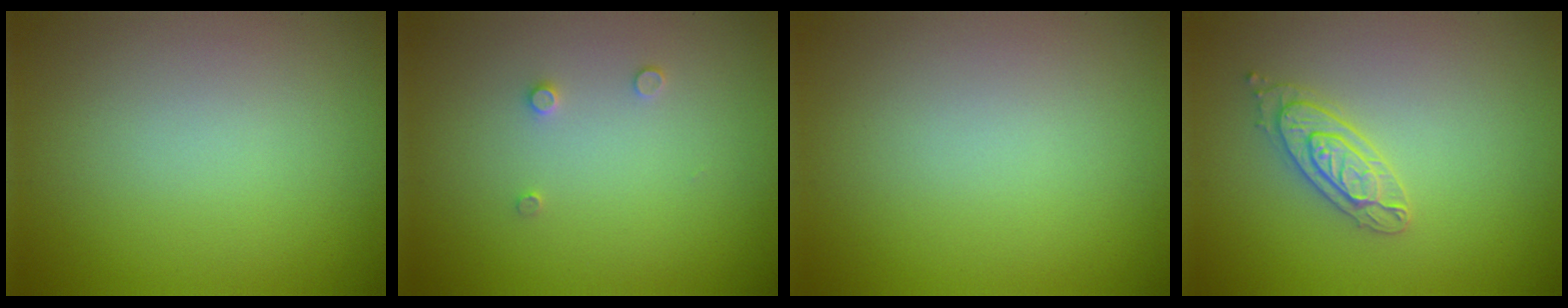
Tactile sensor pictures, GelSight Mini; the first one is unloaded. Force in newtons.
{"total": 0.8, "press": 0.8, "slide": 0.0}
{"total": 0.0}
{"total": 2.5, "press": 2.4, "slide": 0.6}